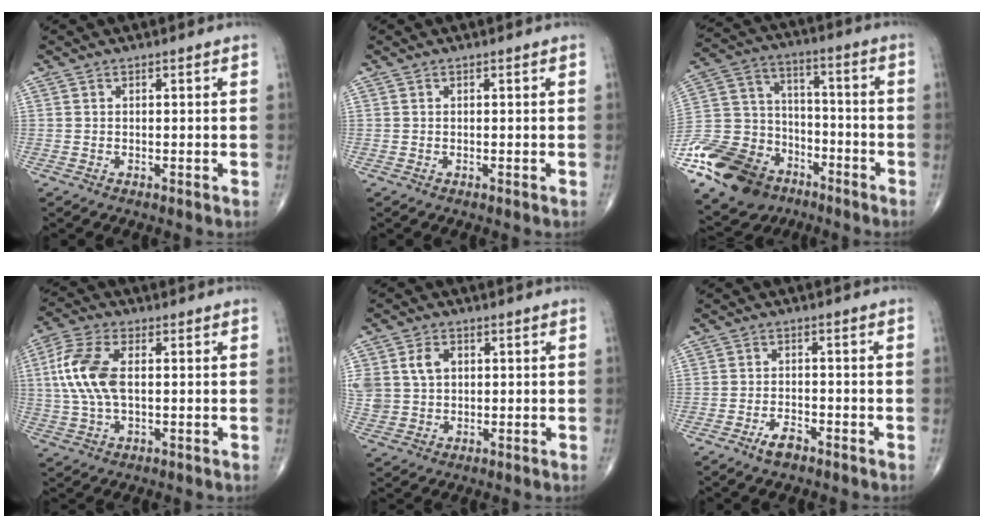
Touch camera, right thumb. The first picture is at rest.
{"total": 0.0}
{"total": 21.3, "force": [-12.6, 14.3, 9.5], "torque": [-0.172, 0.071, -0.219]}
{"total": 10.9, "force": [1.2, 5.7, 9.3], "torque": [-0.212, 0.011, 0.021]}
{"total": 10.0, "force": [2.3, 7.9, 5.6], "torque": [-0.124, 0.003, 0.053]}
{"total": 3.4, "force": [-2.4, 1.4, 1.9], "torque": [-0.036, 0.012, -0.043]}